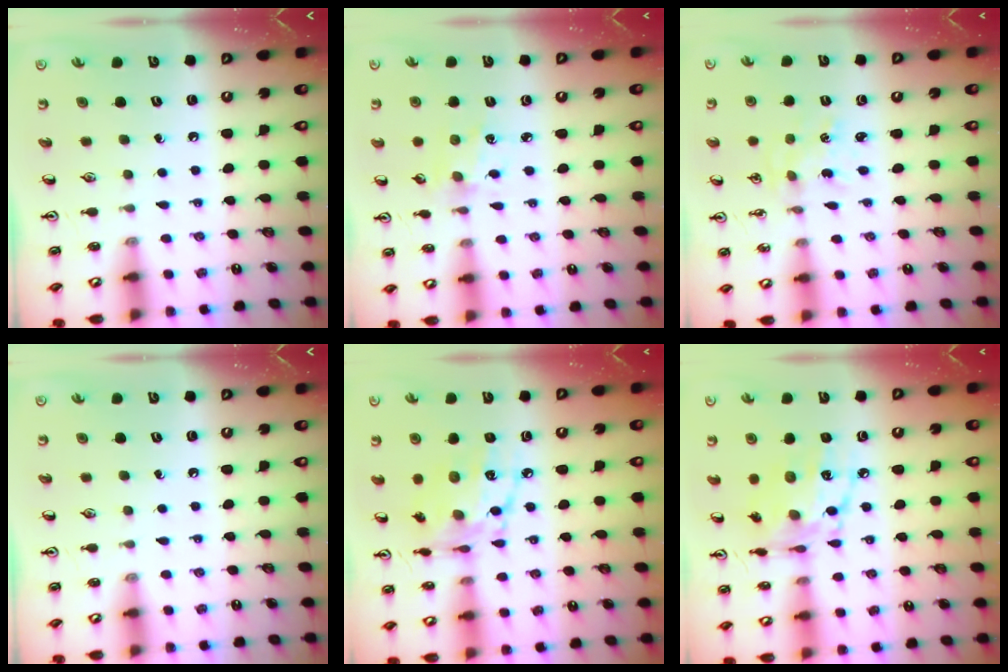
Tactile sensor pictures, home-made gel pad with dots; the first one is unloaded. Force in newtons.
{"total": 2.3, "press": 2.3, "slide": 0.4}
{"total": 0.8, "press": 0.8, "slide": 0.2}
{"total": 0.0}
{"total": 14.3, "press": 14.3, "slide": 0.8}
{"total": 14.3, "press": 14.3, "slide": 0.8}